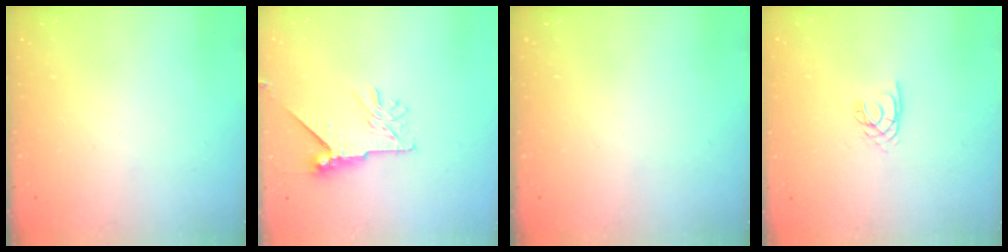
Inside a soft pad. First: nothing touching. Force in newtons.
{"total": 9.4, "press": 9.3, "slide": 1.3}
{"total": 0.0}
{"total": 2.1, "press": 2.1, "slide": 0.3}